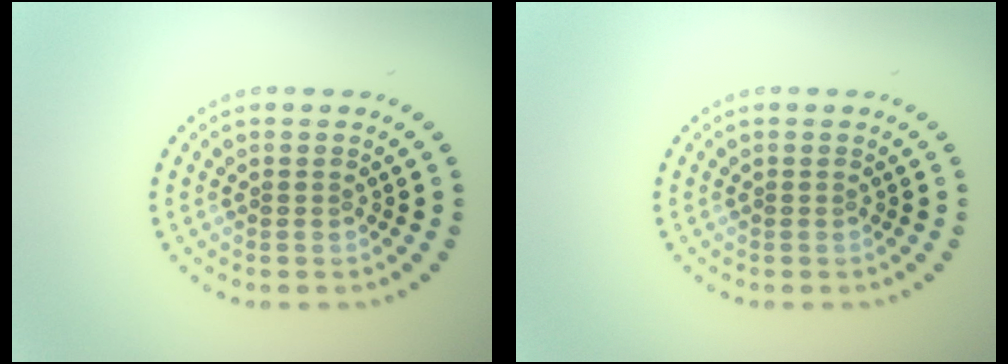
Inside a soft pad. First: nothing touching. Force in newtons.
{"total": 0.0}